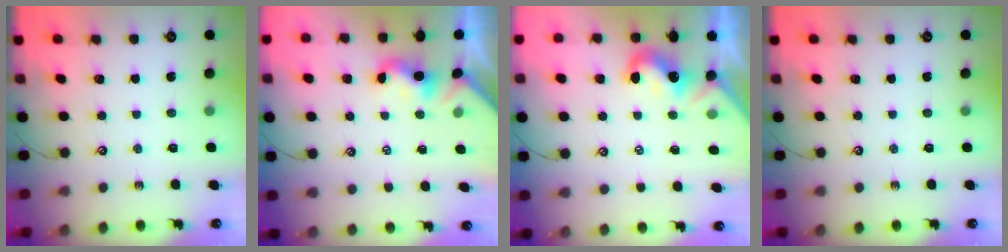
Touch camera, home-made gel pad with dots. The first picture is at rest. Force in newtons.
{"total": 1.9, "press": 1.8, "slide": 0.6}
{"total": 0.8, "press": 0.7, "slide": 0.5}
{"total": 0.0}